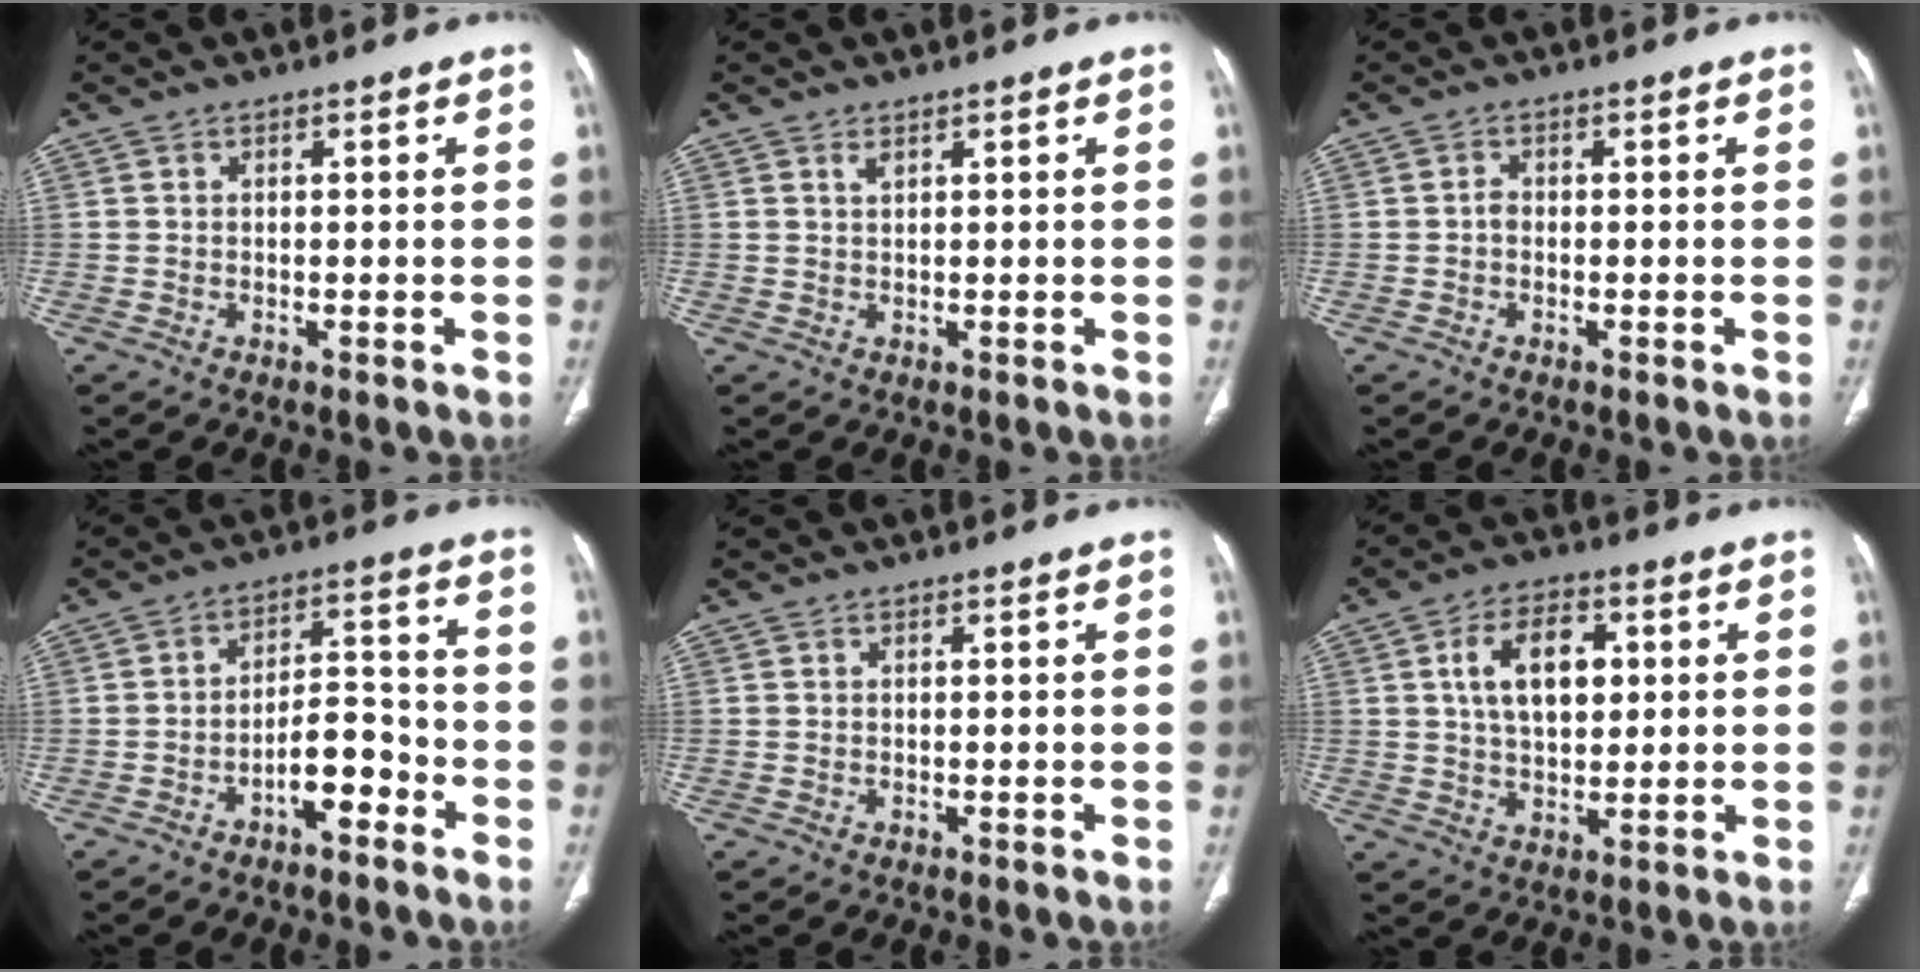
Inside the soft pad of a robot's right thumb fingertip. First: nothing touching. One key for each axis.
{"total": 1.0, "fx": 0.8, "fy": 0.3, "fz": 0.5, "tx": -0.001, "ty": -0.005, "tz": 0.015}
{"total": 1.1, "fx": -0.3, "fy": 0.8, "fz": 0.7, "tx": -0.008, "ty": 0.003, "tz": -0.010}
{"total": 7.4, "fx": -3.9, "fy": 3.3, "fz": 5.3, "tx": -0.072, "ty": 0.045, "tz": -0.065}
{"total": 0.0}
{"total": 10.4, "fx": 2.4, "fy": 6.3, "fz": 7.9, "tx": -0.114, "ty": 0.003, "tz": 0.039}